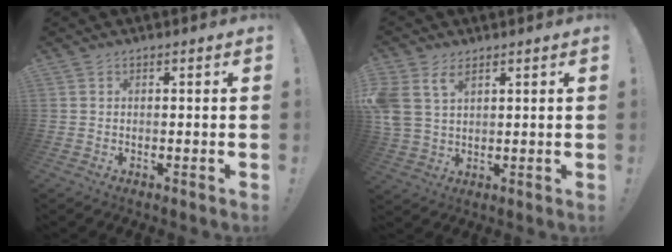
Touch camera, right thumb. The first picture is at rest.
{"total": 7.3, "force": [3.9, 4.4, 4.4], "torque": [-0.101, -0.010, 0.079]}